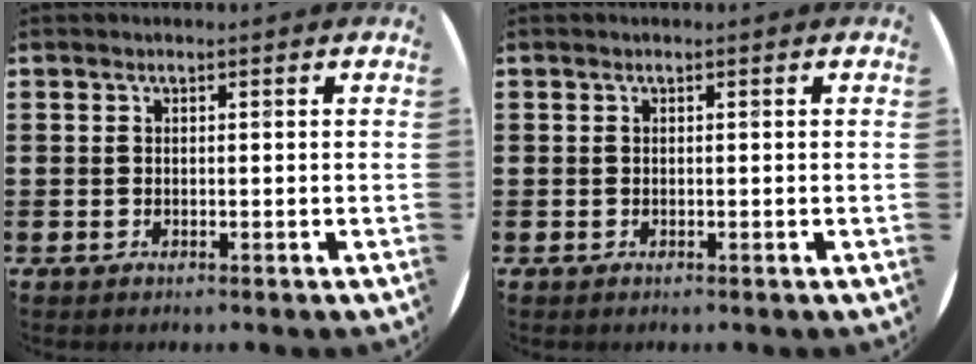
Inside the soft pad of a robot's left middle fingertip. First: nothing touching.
{"total": 0.0}